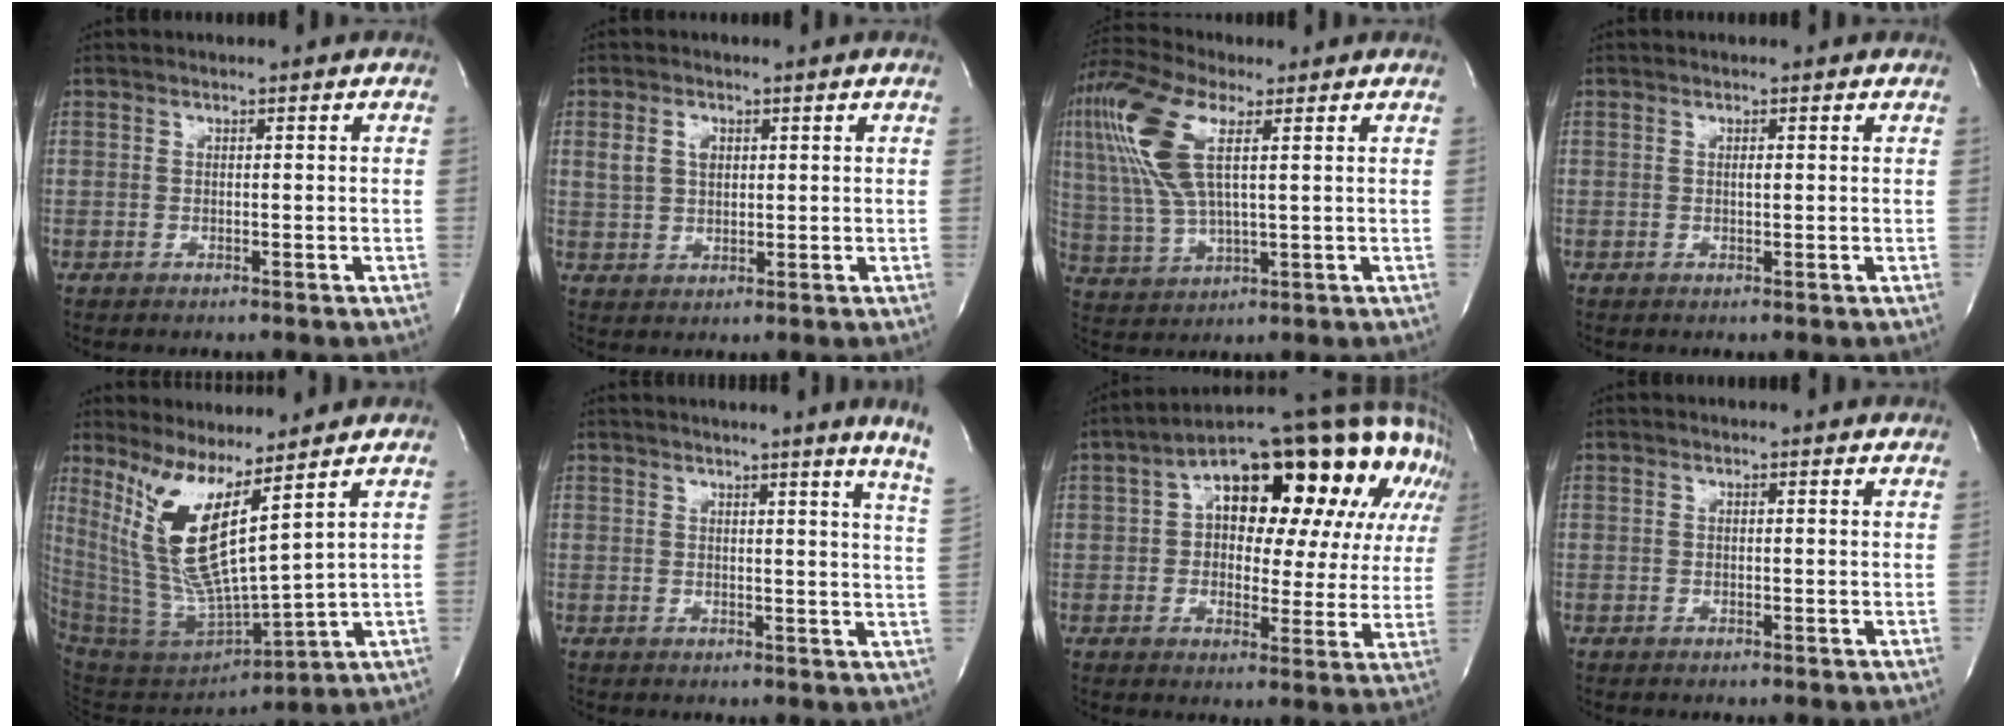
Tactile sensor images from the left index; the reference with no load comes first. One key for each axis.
{"total": 3.8, "fx": 1.5, "fy": 2.5, "fz": 2.4, "tx": -0.054, "ty": 0.012, "tz": 0.033}
{"total": 12.3, "fx": 4.3, "fy": 3.7, "fz": 10.9, "tx": -0.266, "ty": 0.020, "tz": 0.084}
{"total": 0.8, "fx": 0.3, "fy": 0.2, "fz": 0.7, "tx": -0.018, "ty": 0.002, "tz": 0.004}
{"total": 14.3, "fx": 8.1, "fy": 1.0, "fz": 11.8, "tx": -0.262, "ty": -0.022, "tz": 0.165}
{"total": 10.1, "fx": 8.2, "fy": -2.1, "fz": 5.5, "tx": -0.067, "ty": -0.051, "tz": 0.071}
{"total": 23.3, "fx": 8.5, "fy": 9.3, "fz": 19.7, "tx": -0.262, "ty": 0.071, "tz": 0.113}
{"total": 2.2, "fx": 2.0, "fy": 0.5, "fz": 0.6, "tx": -0.016, "ty": 0.007, "tz": 0.013}